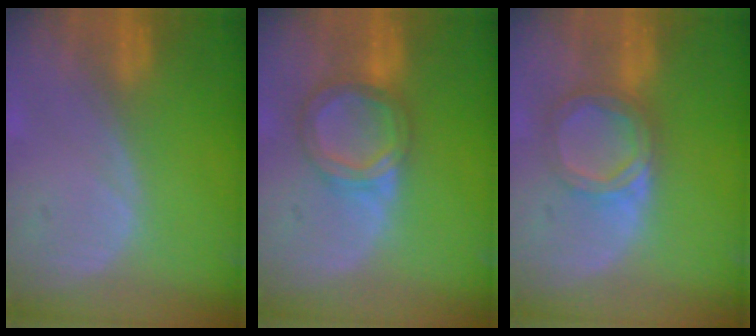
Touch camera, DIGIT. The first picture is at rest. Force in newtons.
{"total": 6.3, "press": 5.9, "slide": 2.3}
{"total": 5.7, "press": 5.2, "slide": 2.2}